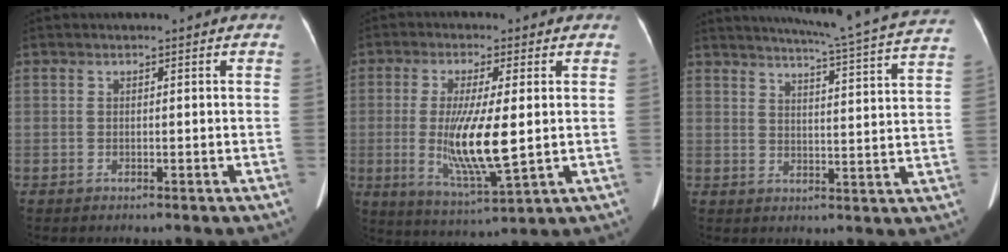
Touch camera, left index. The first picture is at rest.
{"total": 10.8, "force": [-0.4, 1.5, 10.7], "torque": [-0.213, -0.025, -0.004]}
{"total": 20.9, "force": [19.4, -0.9, 7.8], "torque": [-0.124, -0.056, 0.229]}